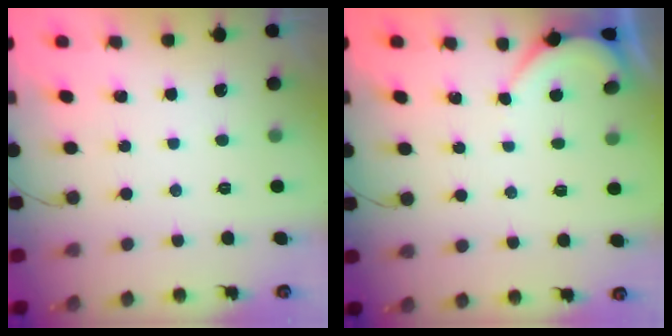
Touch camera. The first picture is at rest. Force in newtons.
{"total": 1.4, "press": 1.4, "slide": 0.2}